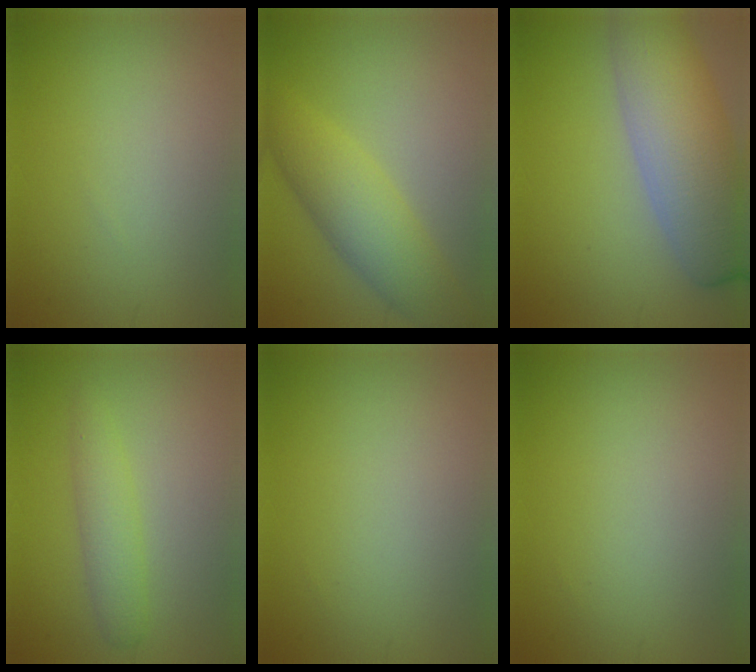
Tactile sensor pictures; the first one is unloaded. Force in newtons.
{"total": 5.3, "press": 5.3, "slide": 0.2}
{"total": 9.1, "press": 9.1, "slide": 0.4}
{"total": 2.4, "press": 2.4, "slide": 0.1}
{"total": 0.0}
{"total": 0.0}